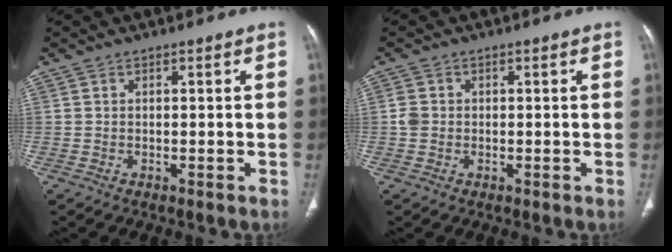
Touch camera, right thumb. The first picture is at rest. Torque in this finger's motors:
{"motor_torque": [0.33, 0.26, 0.45, 0.18, 0.00]}